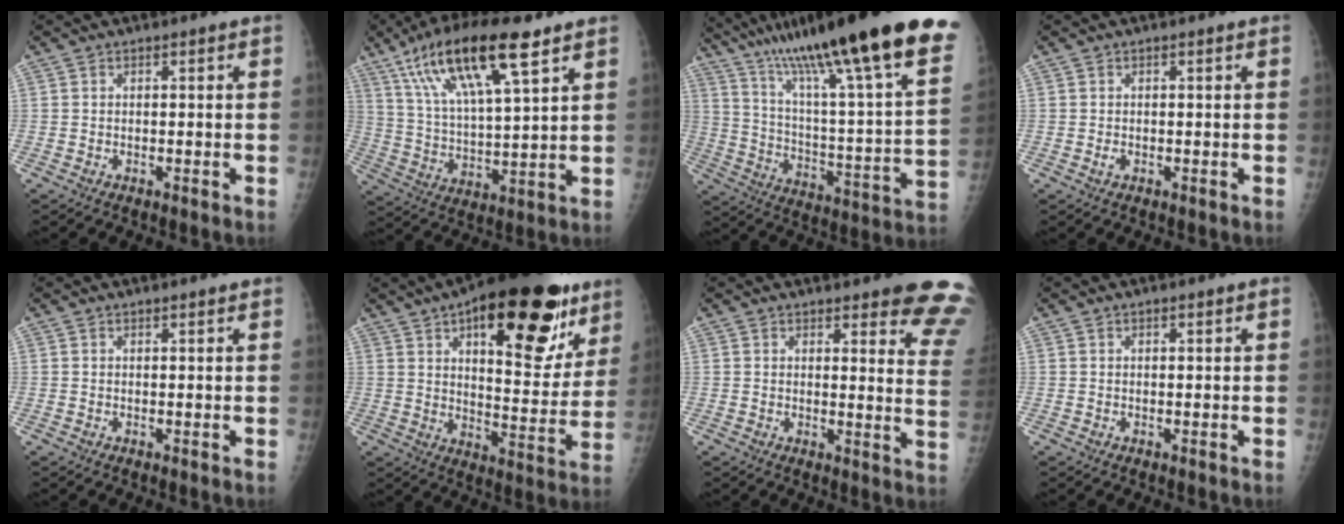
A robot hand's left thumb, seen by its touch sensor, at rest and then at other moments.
{"total": 19.3, "force": [10.9, 4.9, 15.2], "torque": [-0.273, -0.022, 0.204]}
{"total": 36.2, "force": [24.5, 4.7, 26.2], "torque": [-0.358, -0.058, 0.378]}
{"total": 0.8, "force": [-0.1, 0.5, 0.6], "torque": [-0.009, -0.001, 0.000]}
{"total": 1.0, "force": [0.9, 0.1, 0.4], "torque": [-0.002, 0.001, 0.014]}
{"total": 27.6, "force": [14.5, 11.3, 20.6], "torque": [-0.252, -0.032, 0.212]}
{"total": 12.5, "force": [10.6, 2.6, 6.0], "torque": [-0.028, -0.081, 0.097]}
{"total": 0.8, "force": [0.5, 0.2, 0.6], "torque": [-0.008, 0.000, 0.008]}